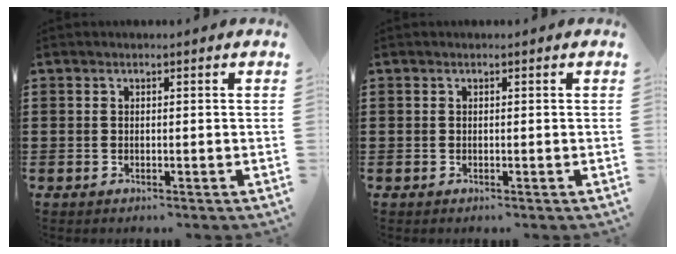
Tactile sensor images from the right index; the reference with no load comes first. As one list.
[{"total": 0.0}]